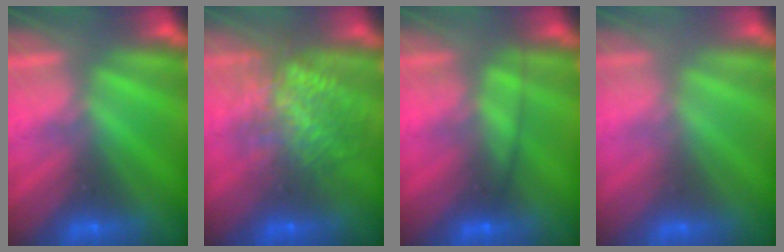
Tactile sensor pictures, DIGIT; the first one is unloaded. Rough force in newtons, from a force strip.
{"total": 8.9}
{"total": 2.4}
{"total": 2.8}